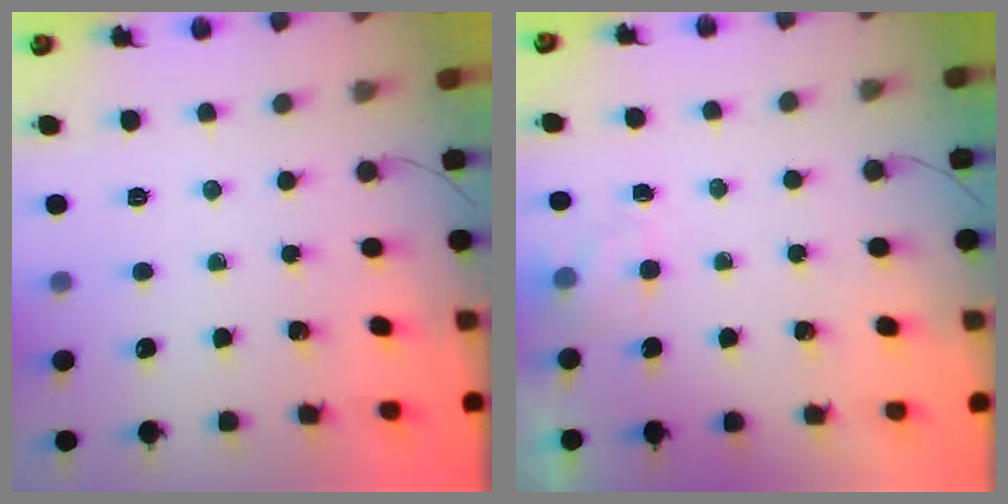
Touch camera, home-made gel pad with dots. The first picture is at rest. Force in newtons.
{"total": 2.0, "press": 1.4, "slide": 1.3}